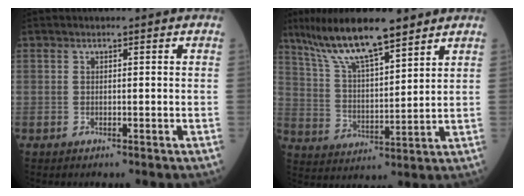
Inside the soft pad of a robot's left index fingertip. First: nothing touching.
{"total": 13.3, "force": [10.3, 2.0, 8.2], "torque": [-0.150, 0.013, 0.191]}